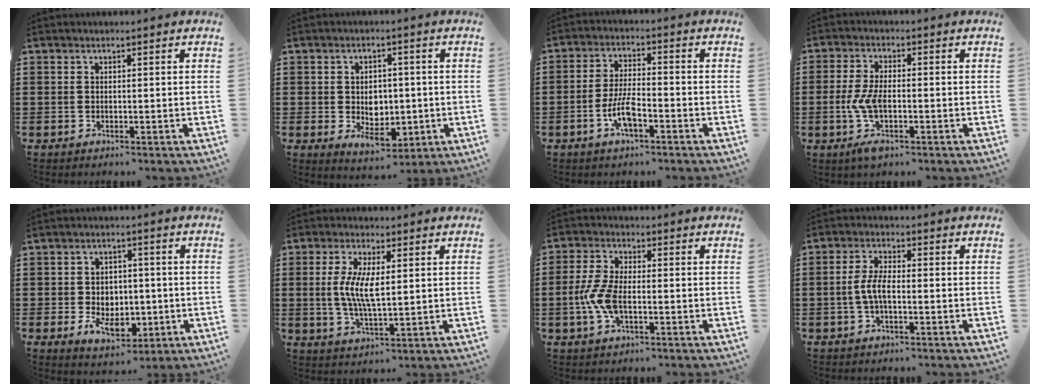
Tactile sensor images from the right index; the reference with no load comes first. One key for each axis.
{"total": 4.7, "fx": -0.3, "fy": 3.7, "fz": 2.8, "tx": -0.038, "ty": 0.000, "tz": -0.011}
{"total": 6.0, "fx": -2.5, "fy": 1.9, "fz": 5.0, "tx": -0.116, "ty": -0.005, "tz": -0.054}
{"total": 5.6, "fx": -1.5, "fy": 2.3, "fz": 4.9, "tx": -0.118, "ty": -0.004, "tz": -0.037}
{"total": 5.7, "fx": -1.4, "fy": 4.4, "fz": 3.4, "tx": -0.058, "ty": 0.004, "tz": -0.028}
{"total": 6.8, "fx": 0.9, "fy": 2.4, "fz": 6.3, "tx": -0.128, "ty": 0.006, "tz": 0.012}
{"total": 6.0, "fx": -1.3, "fy": 2.8, "fz": 5.1, "tx": -0.123, "ty": -0.003, "tz": -0.030}
{"total": 4.2, "fx": -0.8, "fy": 1.5, "fz": 3.9, "tx": -0.096, "ty": -0.002, "tz": -0.024}